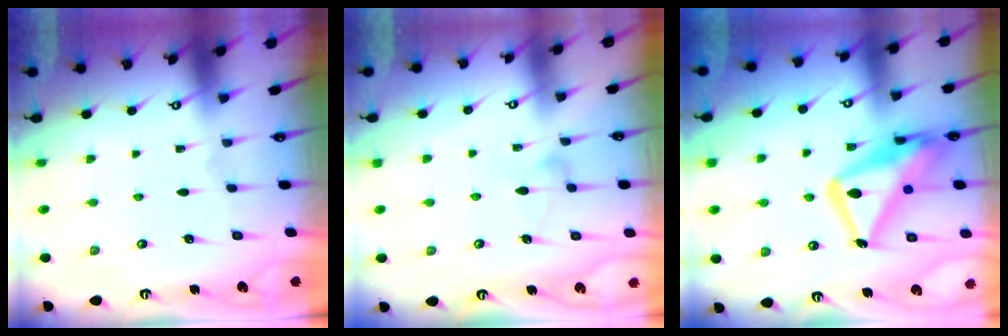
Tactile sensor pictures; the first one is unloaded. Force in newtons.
{"total": 6.5, "press": 6.5, "slide": 0.3}
{"total": 18.8, "press": 18.7, "slide": 1.9}